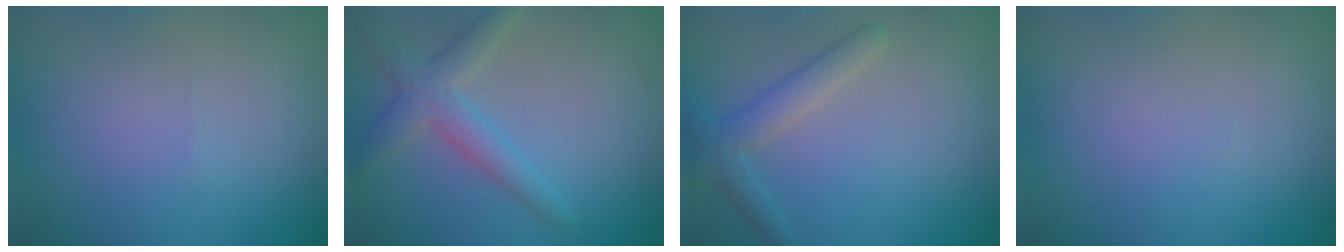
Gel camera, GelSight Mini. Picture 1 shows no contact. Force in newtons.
{"total": 3.5, "press": 3.5, "slide": 0.2}
{"total": 2.7, "press": 2.7, "slide": 0.1}
{"total": 0.0}